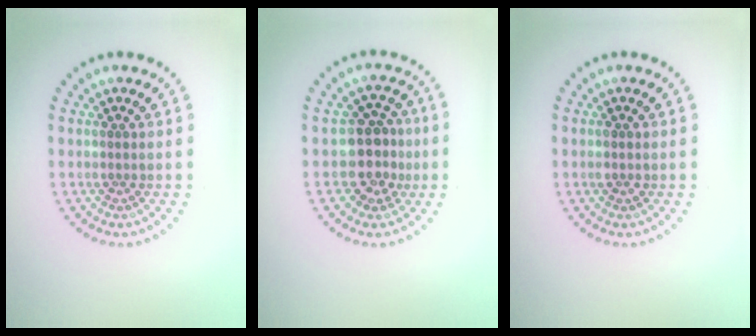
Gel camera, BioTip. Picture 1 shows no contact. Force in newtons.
{"total": 3.4, "press": 3.1, "slide": 1.5}
{"total": 1.0, "press": 0.9, "slide": 0.2}